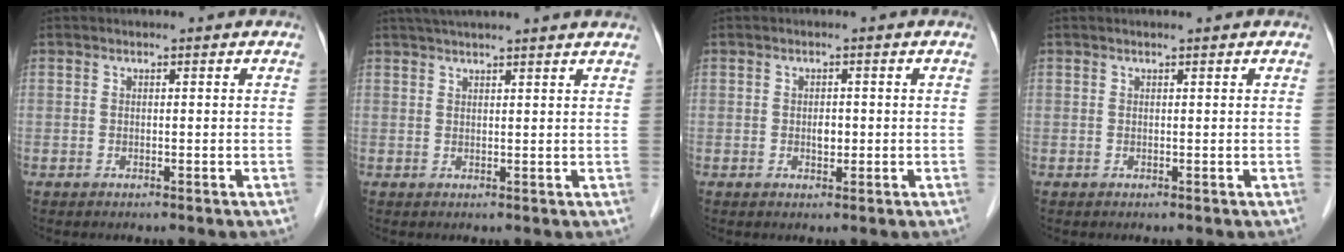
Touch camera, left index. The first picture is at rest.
{"total": 11.6, "force": [10.2, 0.0, 5.5], "torque": [-0.086, 0.038, 0.129]}
{"total": 1.5, "force": [-0.1, 0.9, 1.2], "torque": [-0.020, 0.001, -0.001]}
{"total": 0.7, "force": [0.6, -0.1, 0.4], "torque": [-0.006, 0.003, 0.011]}